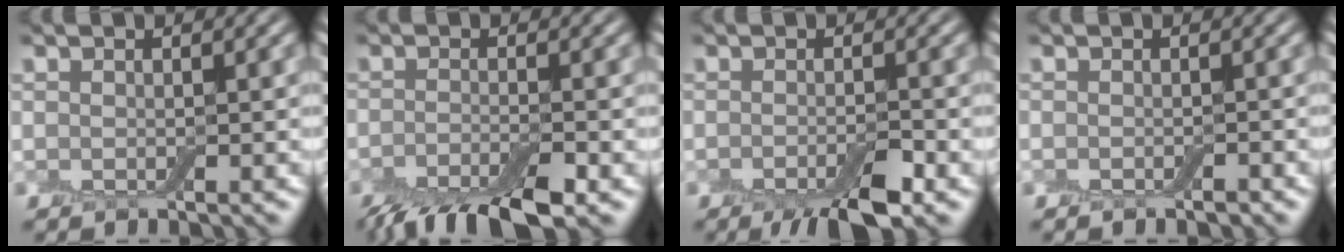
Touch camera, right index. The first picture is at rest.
{"total": 6.5, "force": [-4.9, 1.6, 4.0], "torque": [-0.068, -0.014, -0.091]}
{"total": 4.4, "force": [-3.0, 1.0, 3.1], "torque": [-0.052, -0.006, -0.049]}
{"total": 1.0, "force": [-0.9, 0.3, 0.4], "torque": [-0.007, -0.006, -0.014]}